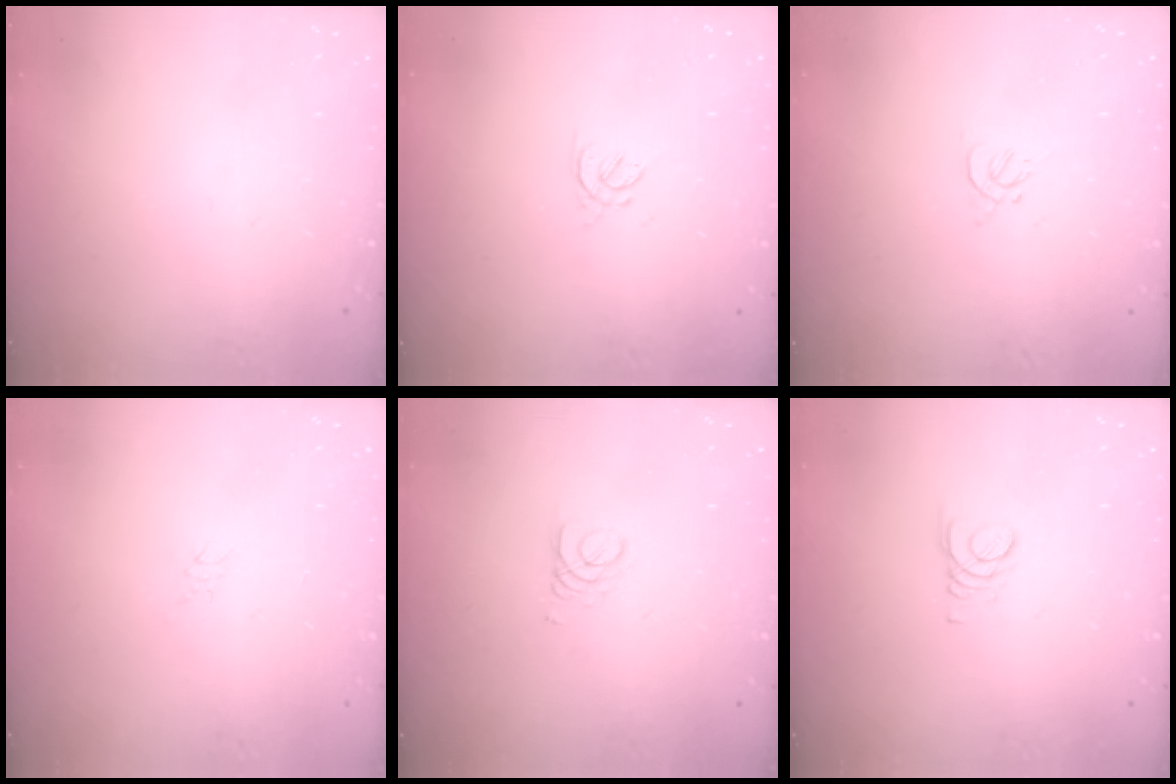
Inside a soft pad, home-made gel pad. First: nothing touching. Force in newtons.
{"total": 2.8, "press": 2.8, "slide": 0.7}
{"total": 1.7, "press": 1.7, "slide": 0.5}
{"total": 3.7, "press": 3.6, "slide": 0.7}
{"total": 2.7, "press": 2.7, "slide": 0.3}
{"total": 2.1, "press": 2.1, "slide": 0.1}